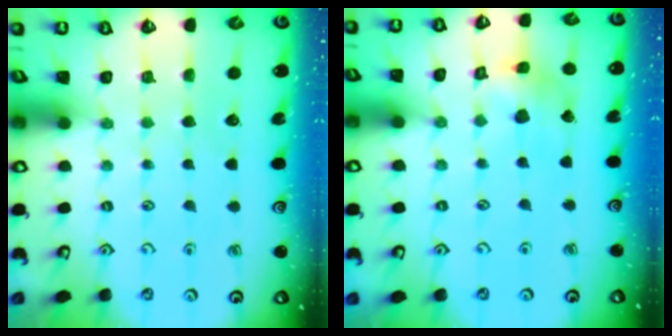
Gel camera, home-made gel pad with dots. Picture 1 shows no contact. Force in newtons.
{"total": 8.6, "press": 8.6, "slide": 1.0}